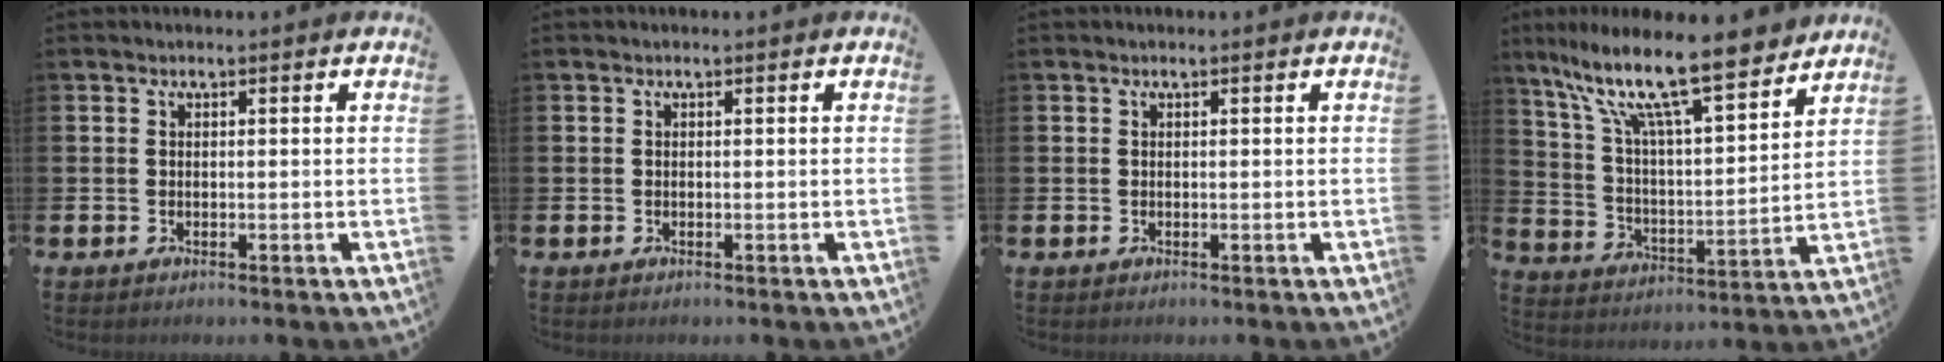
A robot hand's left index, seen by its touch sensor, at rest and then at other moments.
{"total": 0.0}
{"total": 0.0}
{"total": 14.0, "force": [11.0, 2.8, 8.3], "torque": [-0.183, -0.065, 0.187]}